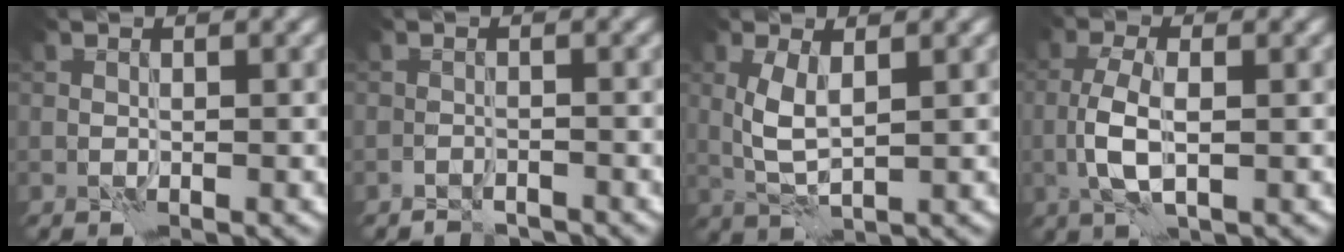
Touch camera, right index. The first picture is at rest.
{"total": 1.5, "force": [-1.5, 0.5, 0.1], "torque": [0.003, 0.003, -0.026]}
{"total": 3.2, "force": [0.9, 1.2, 2.8], "torque": [-0.066, -0.001, 0.020]}
{"total": 4.0, "force": [-0.6, 1.6, 3.6], "torque": [-0.081, 0.000, -0.015]}